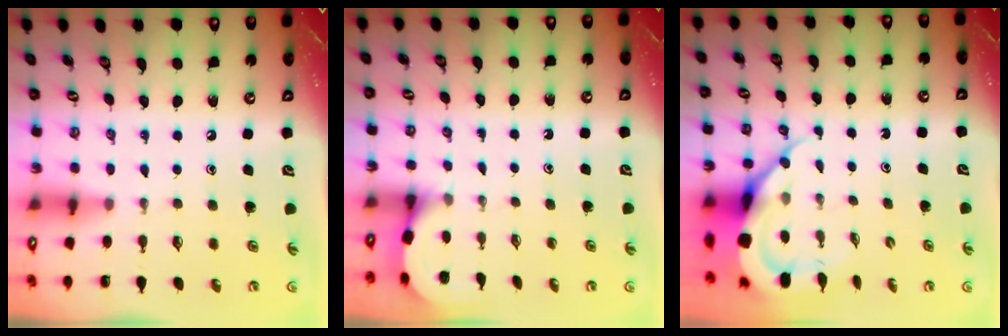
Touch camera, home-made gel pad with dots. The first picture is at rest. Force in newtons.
{"total": 2.6, "press": 2.6, "slide": 0.2}
{"total": 9.0, "press": 8.9, "slide": 0.9}